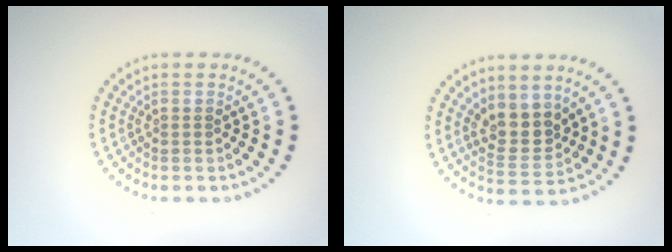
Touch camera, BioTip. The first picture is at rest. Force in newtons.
{"total": 3.1, "press": 2.8, "slide": 1.4}